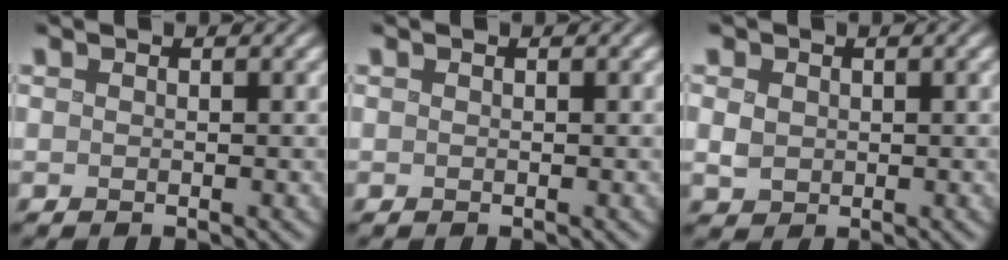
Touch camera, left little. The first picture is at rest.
{"total": 0.0}
{"total": 1.9, "force": [0.3, 1.7, 0.9], "torque": [-0.023, -0.001, 0.006]}